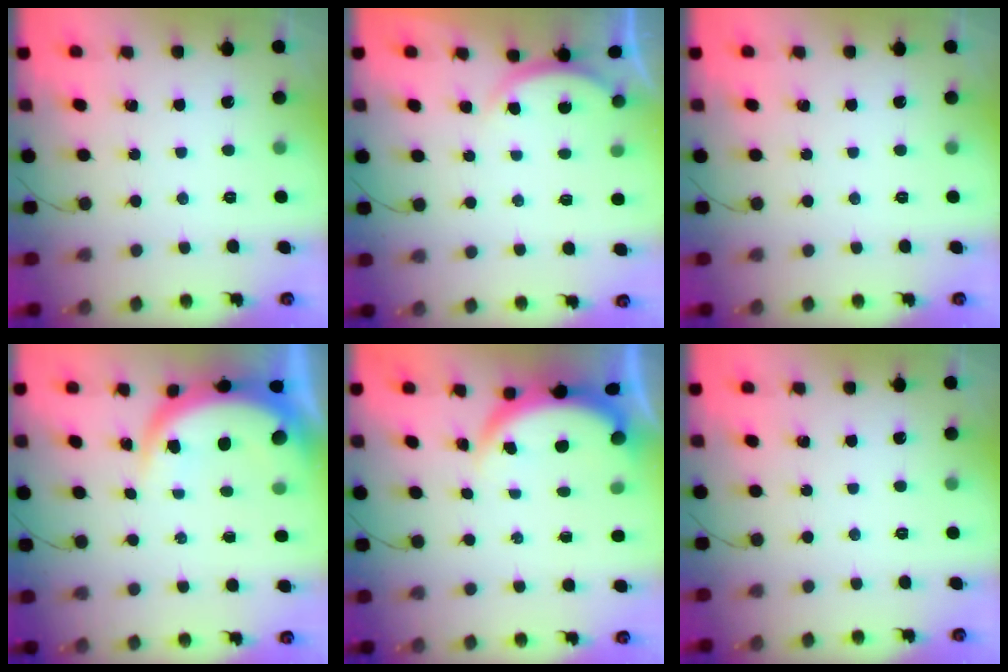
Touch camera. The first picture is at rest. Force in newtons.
{"total": 2.8, "press": 2.8, "slide": 0.6}
{"total": 0.0}
{"total": 6.5, "press": 6.4, "slide": 1.0}
{"total": 4.0, "press": 4.0, "slide": 0.2}
{"total": 0.0}